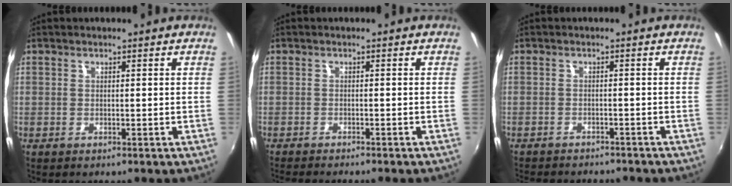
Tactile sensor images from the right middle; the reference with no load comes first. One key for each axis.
{"total": 4.1, "fx": -3.8, "fy": -0.1, "fz": 1.6, "tx": -0.039, "ty": -0.014, "tz": -0.064}
{"total": 7.9, "fx": -7.1, "fy": 1.9, "fz": 2.6, "tx": -0.065, "ty": -0.015, "tz": -0.103}